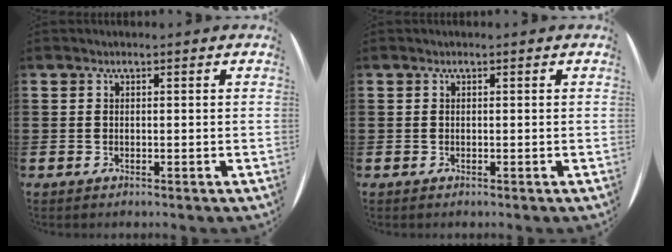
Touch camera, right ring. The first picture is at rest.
{"total": 0.0}